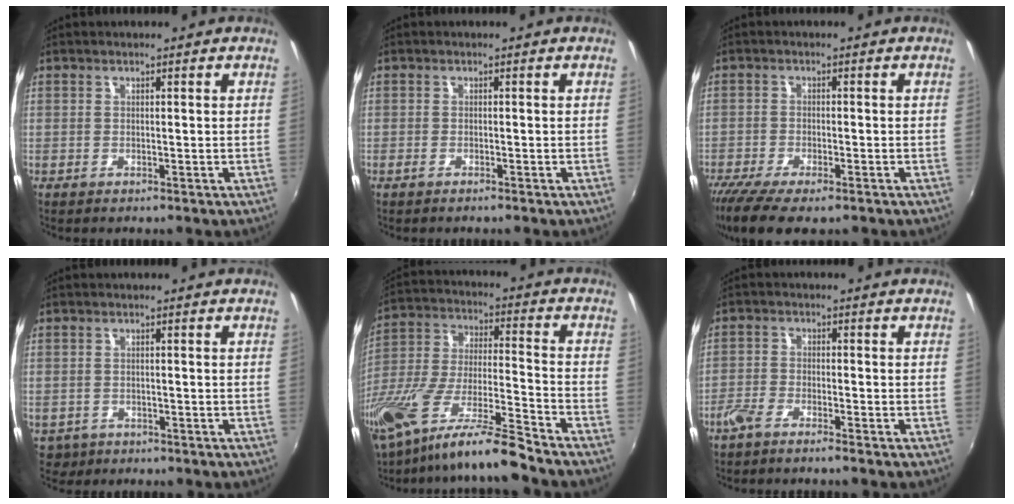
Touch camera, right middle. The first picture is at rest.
{"total": 1.2, "force": [-1.0, 0.0, 0.7], "torque": [-0.016, -0.002, -0.020]}
{"total": 9.6, "force": [-7.1, 2.5, 5.9], "torque": [-0.142, -0.042, -0.126]}
{"total": 3.7, "force": [-1.6, 3.1, 1.3], "torque": [-0.034, -0.005, -0.020]}
{"total": 17.7, "force": [-14.0, 0.7, 10.8], "torque": [-0.216, -0.026, -0.263]}
{"total": 3.6, "force": [-3.0, 0.4, 2.0], "torque": [-0.060, 0.000, -0.064]}